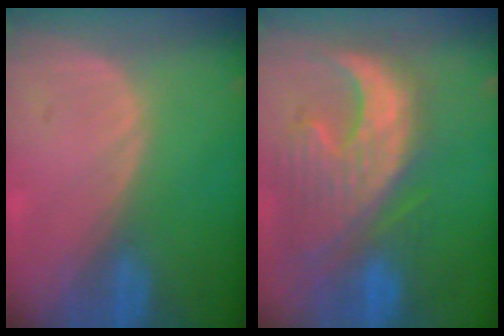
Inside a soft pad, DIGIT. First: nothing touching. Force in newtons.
{"total": 12.8, "press": 11.1, "slide": 6.2}